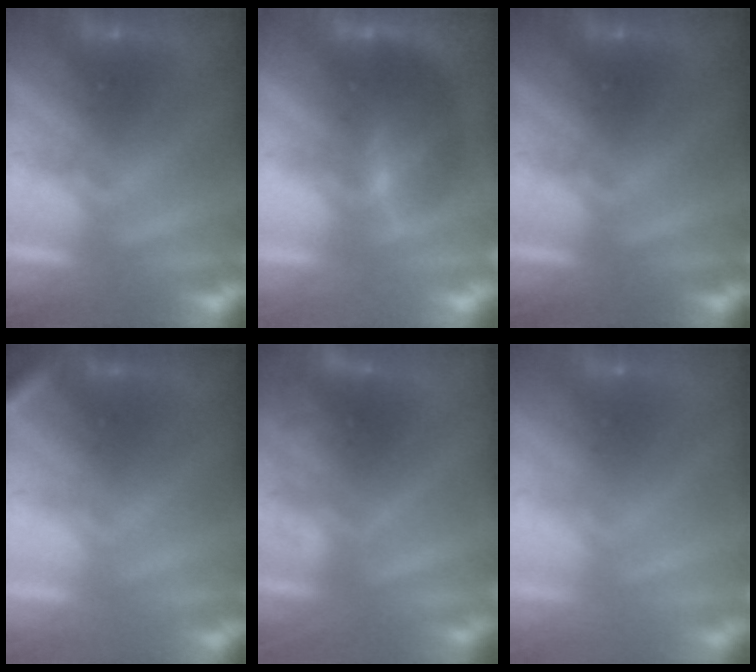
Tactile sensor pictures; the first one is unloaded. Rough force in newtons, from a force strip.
{"total": 7.5}
{"total": 0.0}
{"total": 2.5}
{"total": 3.4}
{"total": 8.6}